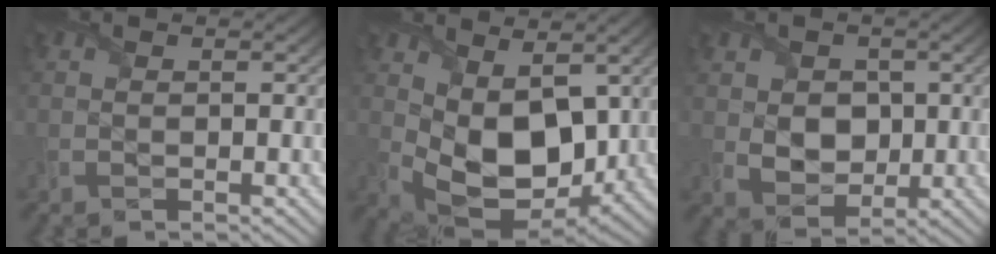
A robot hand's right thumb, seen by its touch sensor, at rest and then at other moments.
{"total": 11.2, "force": [1.3, 7.1, 8.5], "torque": [-0.181, -0.030, 0.031]}
{"total": 5.3, "force": [0.6, 4.4, 2.9], "torque": [-0.071, -0.009, 0.008]}